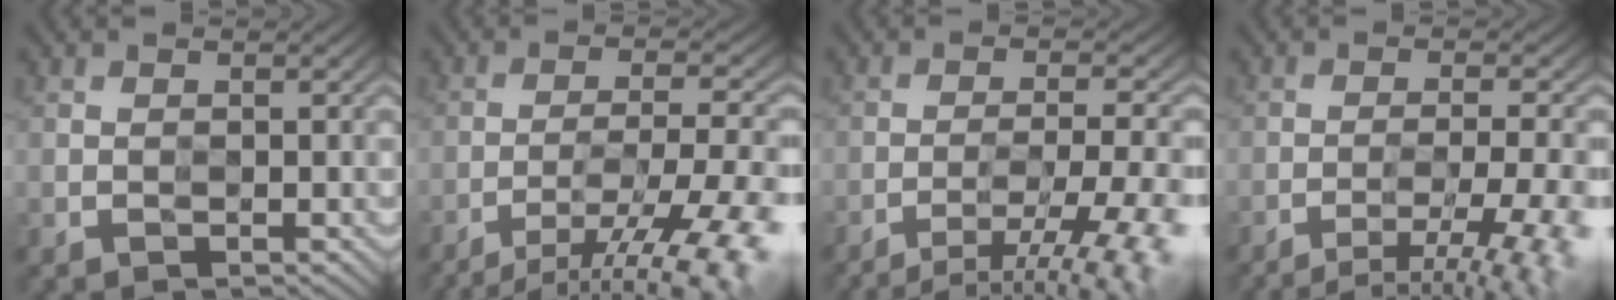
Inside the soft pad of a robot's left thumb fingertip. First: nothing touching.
{"total": 15.0, "force": [-10.9, 3.5, 9.8], "torque": [-0.153, -0.011, -0.141]}
{"total": 12.4, "force": [-8.5, 2.5, 8.7], "torque": [-0.140, -0.003, -0.108]}
{"total": 10.3, "force": [-6.5, 1.9, 7.7], "torque": [-0.120, -0.001, -0.086]}